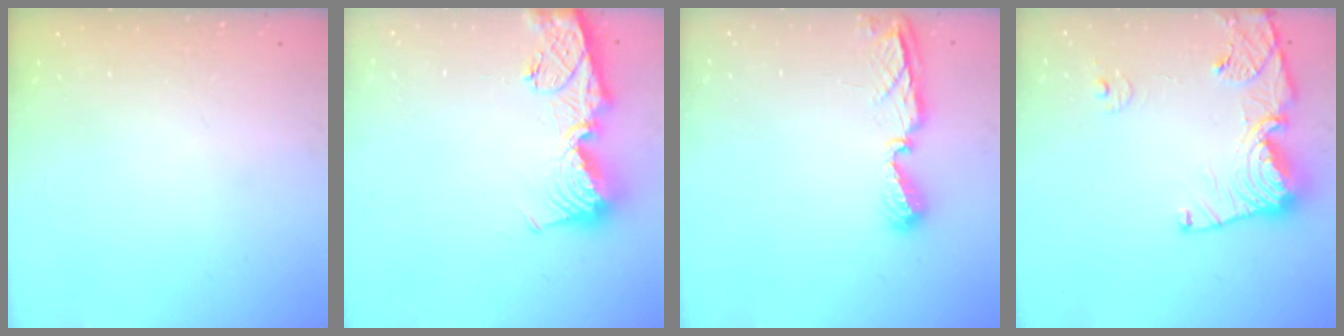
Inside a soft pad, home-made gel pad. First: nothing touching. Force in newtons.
{"total": 13.6, "press": 13.5, "slide": 1.5}
{"total": 8.0, "press": 7.9, "slide": 1.0}
{"total": 14.7, "press": 14.6, "slide": 1.8}